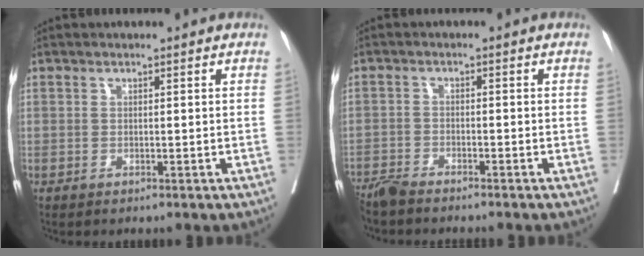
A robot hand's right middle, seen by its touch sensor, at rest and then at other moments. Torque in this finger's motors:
{"motor_torque": [-0.15, -0.52, 0.09, 0.04]}